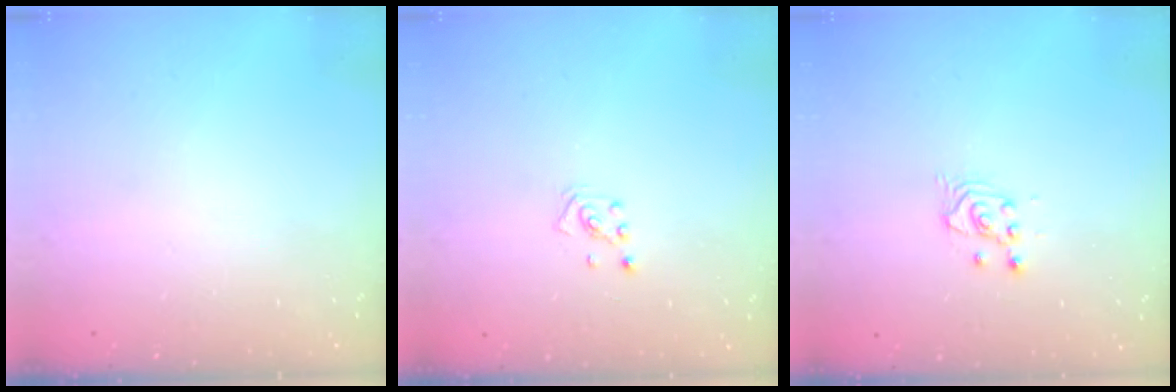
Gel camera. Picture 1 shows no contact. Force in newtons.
{"total": 2.0, "press": 2.0, "slide": 0.6}
{"total": 2.6, "press": 2.5, "slide": 0.3}